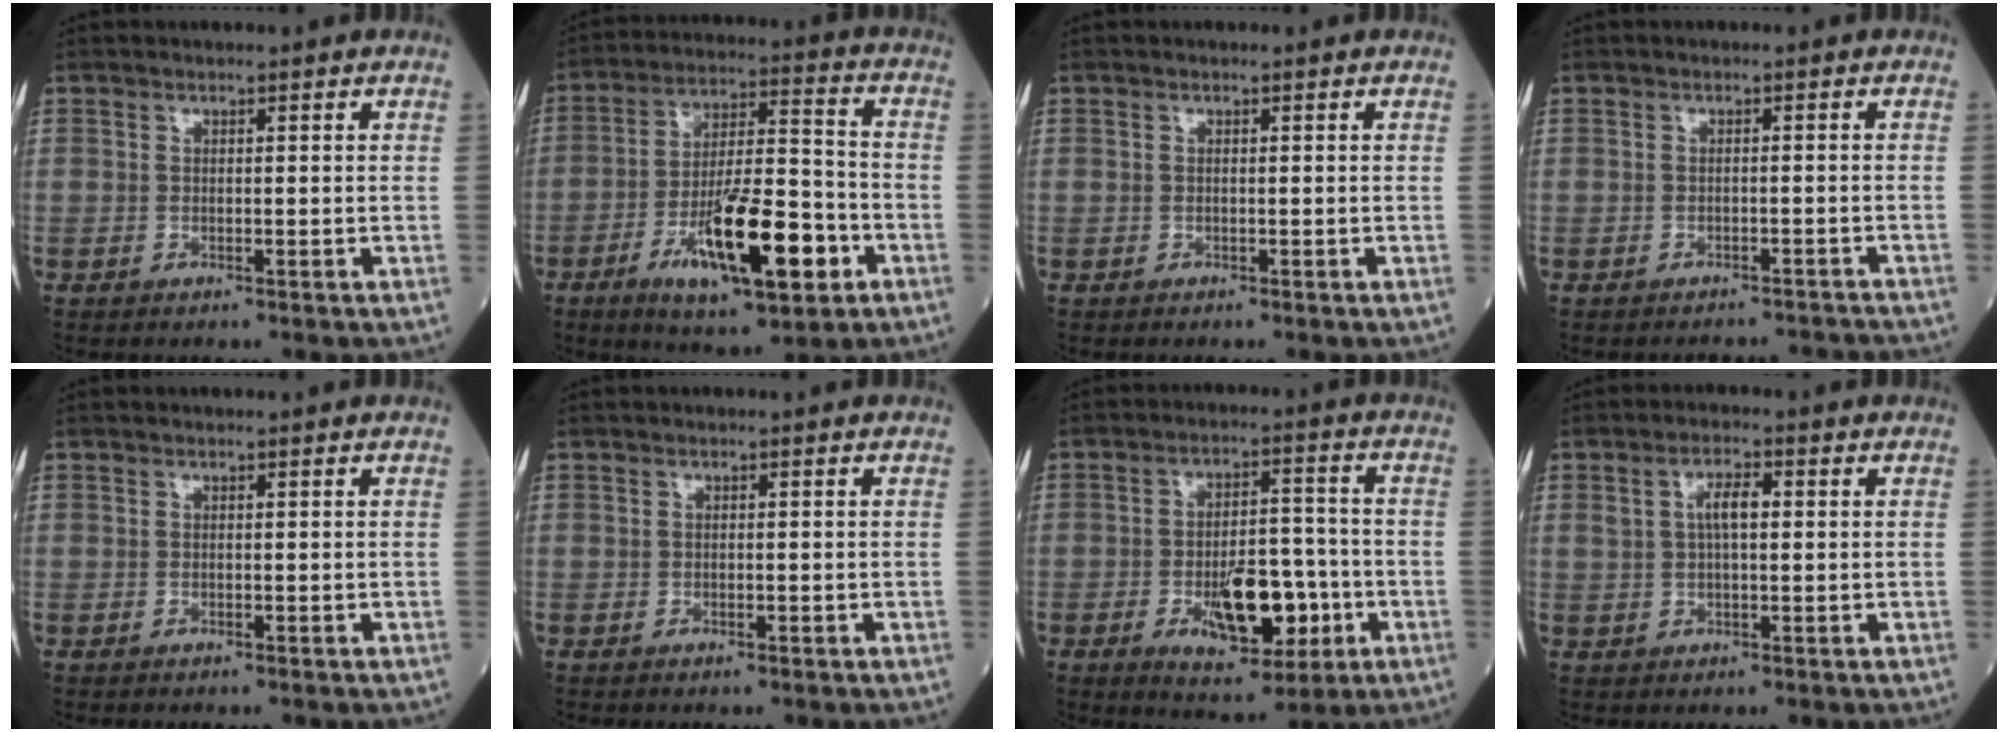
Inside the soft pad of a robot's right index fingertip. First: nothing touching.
{"total": 16.9, "force": [-6.7, 3.9, 15.0], "torque": [-0.259, -0.007, -0.104]}
{"total": 0.0}
{"total": 5.5, "force": [-5.4, 0.8, 0.1], "torque": [0.004, 0.007, -0.056]}
{"total": 0.0}
{"total": 0.8, "force": [-0.2, 0.4, 0.7], "torque": [-0.010, -0.002, -0.002]}
{"total": 11.4, "force": [-3.6, 4.6, 9.7], "torque": [-0.154, 0.003, -0.052]}
{"total": 4.3, "force": [1.0, 1.5, 3.9], "torque": [-0.074, 0.011, 0.019]}